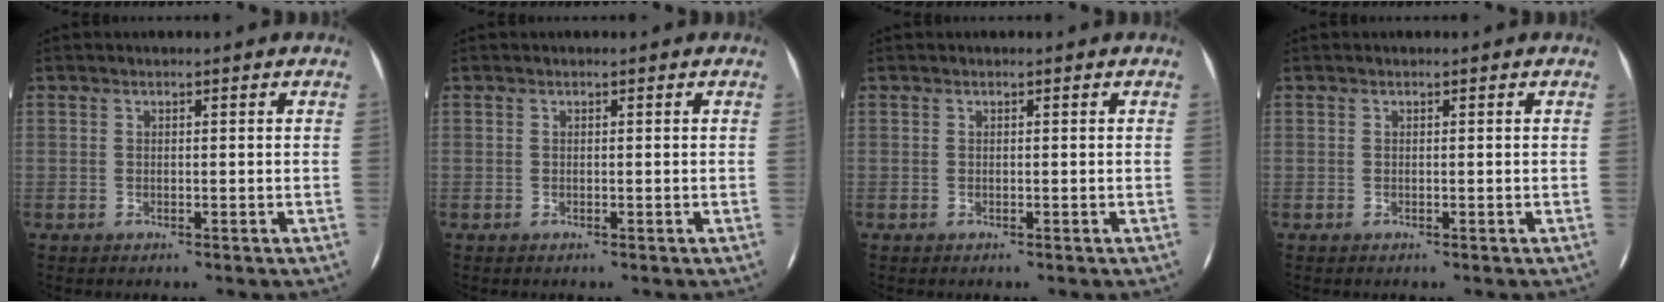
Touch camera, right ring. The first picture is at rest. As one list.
[{"total": 0.0}, {"total": 0.0}, {"total": 0.0}]